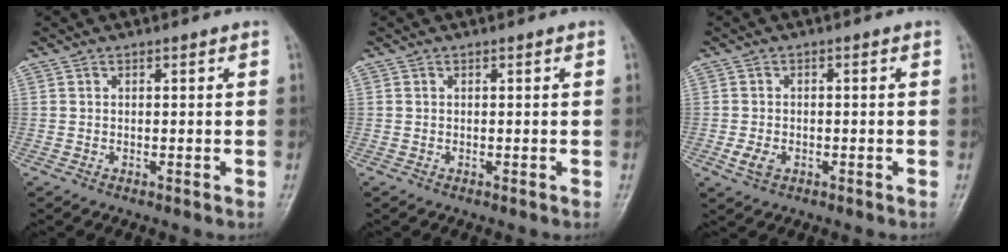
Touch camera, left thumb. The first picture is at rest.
{"total": 0.0}
{"total": 3.0, "force": [-1.1, 2.1, 1.8], "torque": [-0.035, -0.001, -0.019]}